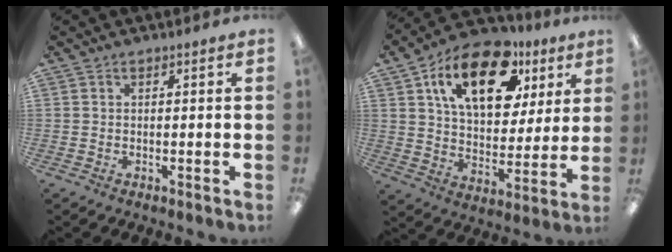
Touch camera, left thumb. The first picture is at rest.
{"total": 20.3, "force": [10.8, 10.8, 13.4], "torque": [-0.218, -0.032, 0.187]}